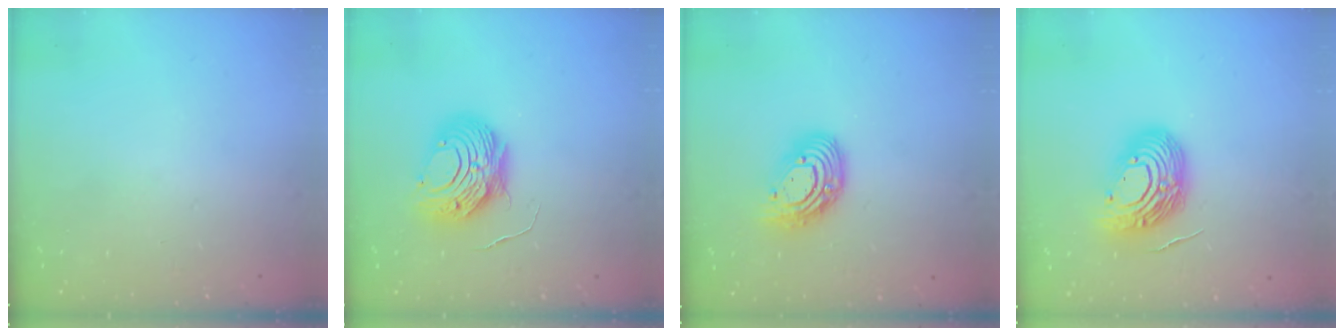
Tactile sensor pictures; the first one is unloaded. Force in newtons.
{"total": 9.4, "press": 9.4, "slide": 1.0}
{"total": 11.5, "press": 11.4, "slide": 0.9}
{"total": 15.1, "press": 15.0, "slide": 2.0}